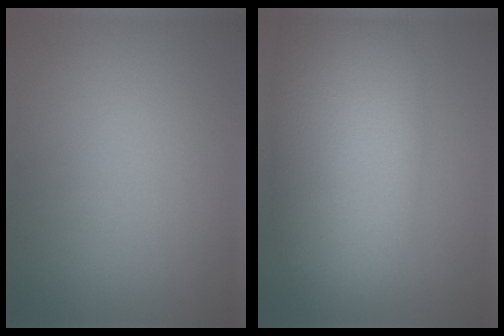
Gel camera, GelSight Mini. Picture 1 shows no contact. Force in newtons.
{"total": 11.5, "press": 11.5, "slide": 0.2}